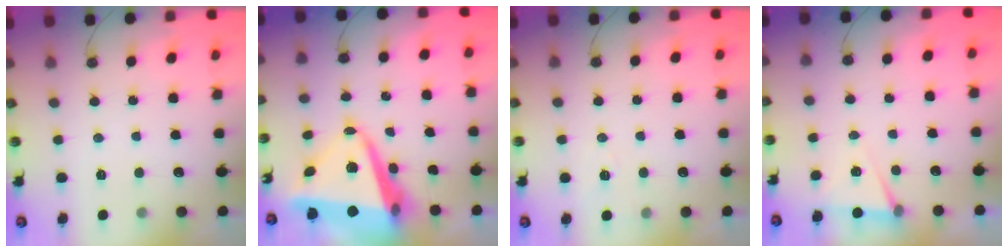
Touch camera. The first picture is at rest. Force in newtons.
{"total": 14.6, "press": 14.5, "slide": 2.0}
{"total": 6.3, "press": 4.5, "slide": 4.3}
{"total": 5.5, "press": 3.3, "slide": 4.4}